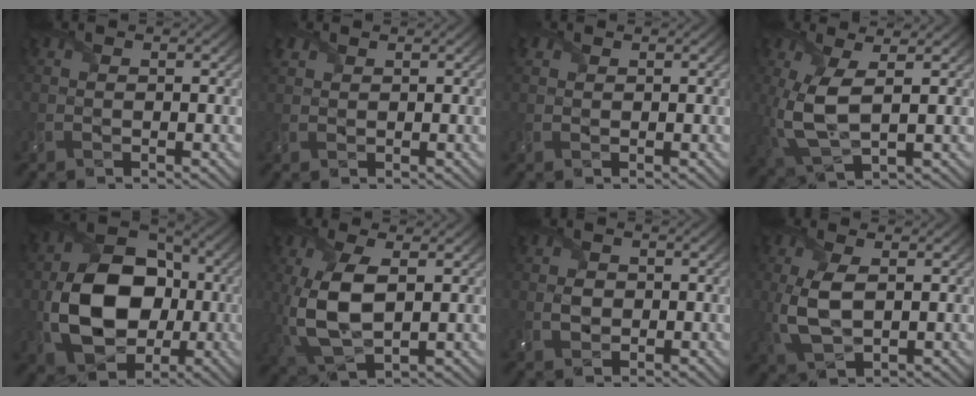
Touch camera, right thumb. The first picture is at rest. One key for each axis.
{"total": 1.4, "fx": 1.1, "fy": 0.9, "fz": 0.3, "tx": -0.014, "ty": 0.006, "tz": 0.025}
{"total": 1.2, "fx": 0.8, "fy": 0.9, "fz": 0.2, "tx": -0.009, "ty": 0.005, "tz": 0.016}
{"total": 7.8, "fx": 0.7, "fy": 3.1, "fz": 7.1, "tx": -0.174, "ty": -0.003, "tz": 0.014}
{"total": 13.7, "fx": -1.5, "fy": 10.0, "fz": 9.2, "tx": -0.173, "ty": -0.003, "tz": -0.028}
{"total": 9.0, "fx": 0.5, "fy": 4.2, "fz": 7.9, "tx": -0.190, "ty": -0.004, "tz": 0.014}
{"total": 2.0, "fx": -0.1, "fy": 1.7, "fz": 1.0, "tx": -0.026, "ty": -0.004, "tz": -0.005}
{"total": 6.1, "fx": 0.3, "fy": 3.1, "fz": 5.2, "tx": -0.137, "ty": -0.004, "tz": 0.009}